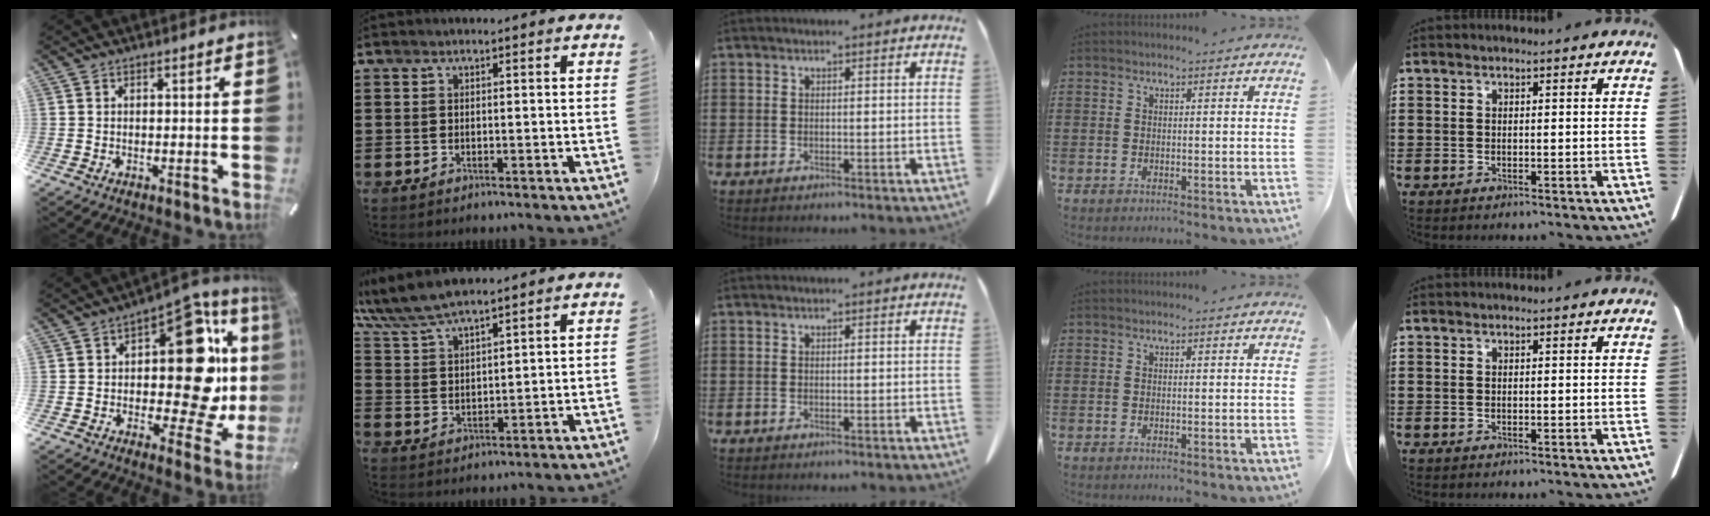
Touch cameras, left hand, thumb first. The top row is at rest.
{"thumb": {"total": 23.2, "force": [2.4, 11.7, 19.9], "torque": [-0.276, -0.027, 0.036]}, "index": {"total": 6.6, "force": [5.9, 1.2, 2.5], "torque": [-0.069, -0.016, 0.109]}}